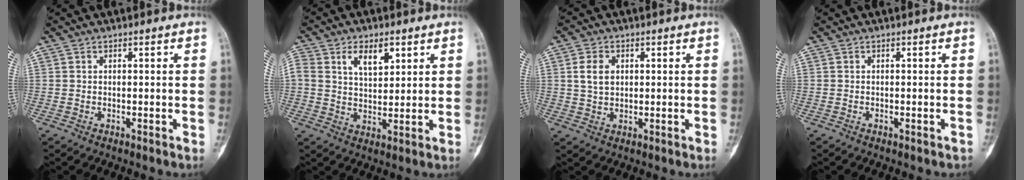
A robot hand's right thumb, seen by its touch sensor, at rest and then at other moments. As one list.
[{"total": 7.9, "force": [3.4, 4.7, 5.4], "torque": [-0.080, -0.008, 0.063]}, {"total": 4.6, "force": [1.0, 3.3, 3.0], "torque": [-0.043, -0.002, 0.018]}, {"total": 1.0, "force": [-0.9, 0.4, 0.5], "torque": [-0.014, 0.005, -0.008]}]